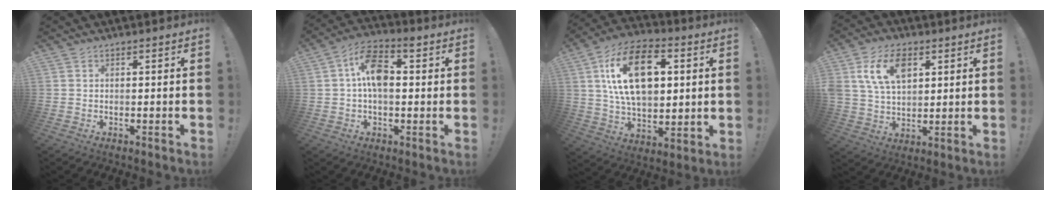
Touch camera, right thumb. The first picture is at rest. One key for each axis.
{"total": 11.4, "fx": 1.4, "fy": 7.0, "fz": 8.9, "tx": -0.148, "ty": 0.015, "tz": 0.027}
{"total": 22.4, "fx": 5.7, "fy": 13.7, "fz": 16.8, "tx": -0.281, "ty": -0.004, "tz": 0.094}
{"total": 13.4, "fx": 5.5, "fy": 8.8, "fz": 8.4, "tx": -0.145, "ty": -0.007, "tz": 0.104}